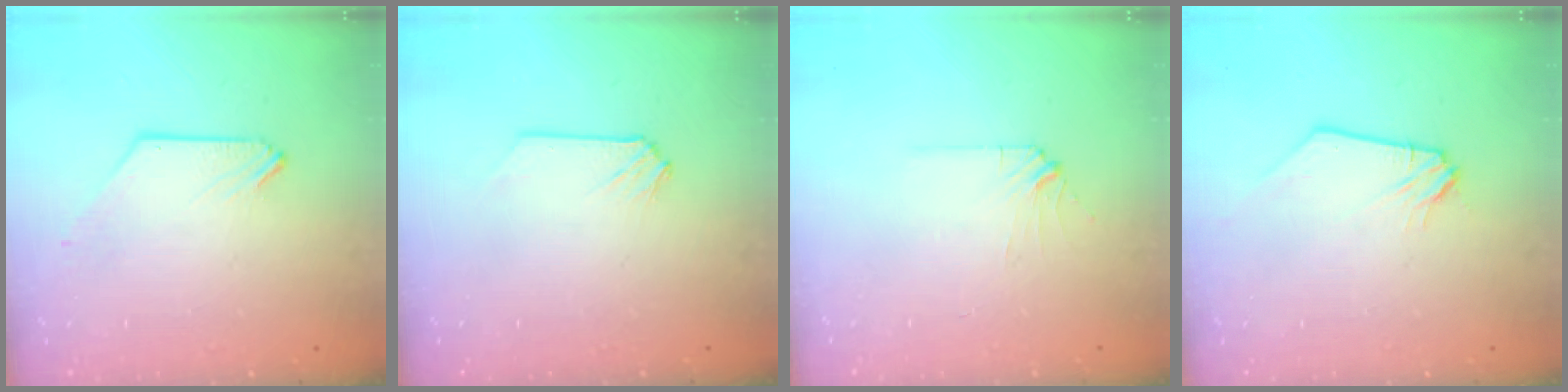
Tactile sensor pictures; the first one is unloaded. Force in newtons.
{"total": 0.0}
{"total": 2.9, "press": 2.8, "slide": 0.5}
{"total": 0.0}